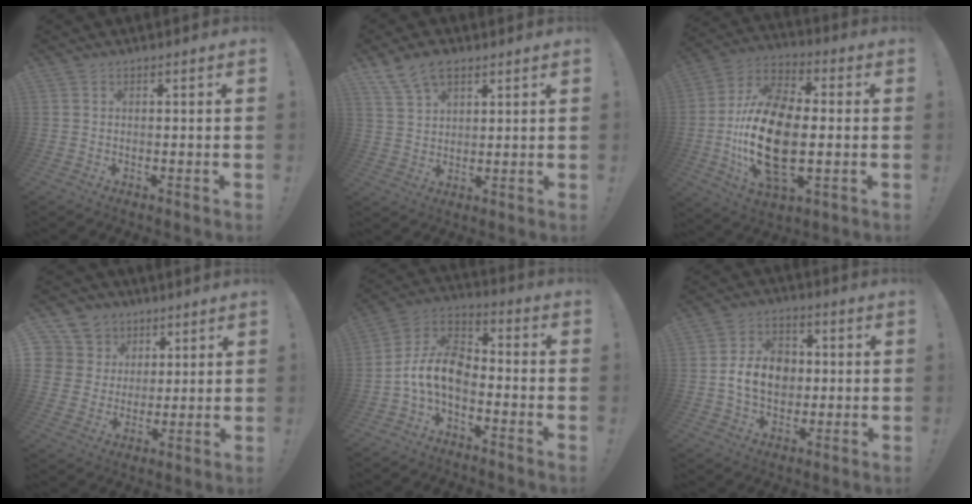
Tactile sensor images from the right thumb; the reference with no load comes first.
{"total": 8.6, "force": [5.8, 4.9, 4.1], "torque": [-0.075, -0.021, 0.113]}
{"total": 22.9, "force": [-2.5, 12.6, 18.9], "torque": [-0.368, 0.009, -0.039]}
{"total": 9.5, "force": [4.1, 8.3, 2.1], "torque": [-0.037, -0.026, 0.089]}
{"total": 12.1, "force": [-3.7, 7.6, 8.7], "torque": [-0.183, 0.028, -0.060]}
{"total": 12.1, "force": [-0.2, 9.3, 7.7], "torque": [-0.136, 0.017, 0.001]}